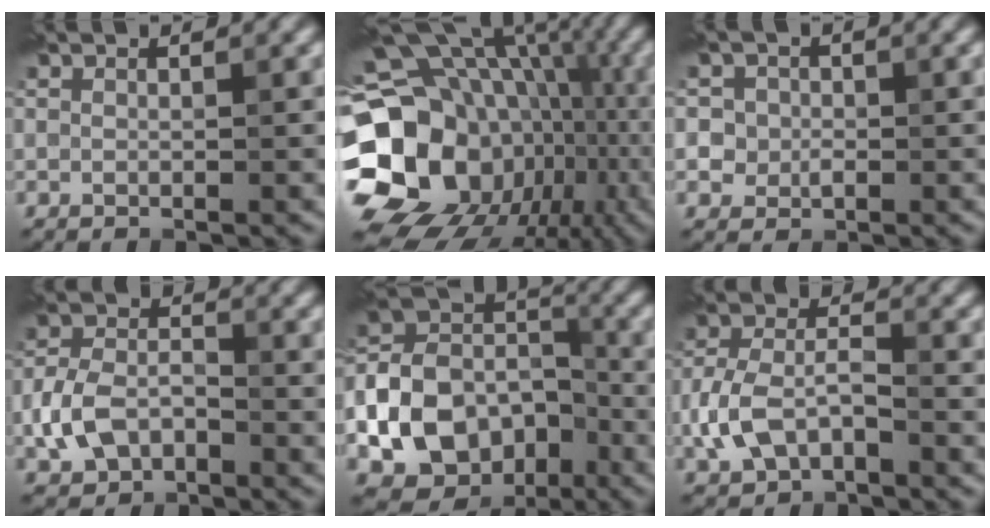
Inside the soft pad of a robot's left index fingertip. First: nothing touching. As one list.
[{"total": 22.4, "force": [-4.2, 19.5, 10.3], "torque": [-0.189, -0.001, -0.093]}, {"total": 3.4, "force": [0.5, 3.2, 1.2], "torque": [-0.001, 0.016, -0.005]}, {"total": 4.4, "force": [-2.0, 3.0, 2.6], "torque": [-0.059, 0.004, -0.044]}, {"total": 15.1, "force": [-5.7, 11.9, 7.3], "torque": [-0.160, -0.012, -0.112]}, {"total": 4.5, "force": [-1.9, 2.6, 3.1], "torque": [-0.069, 0.007, -0.043]}]